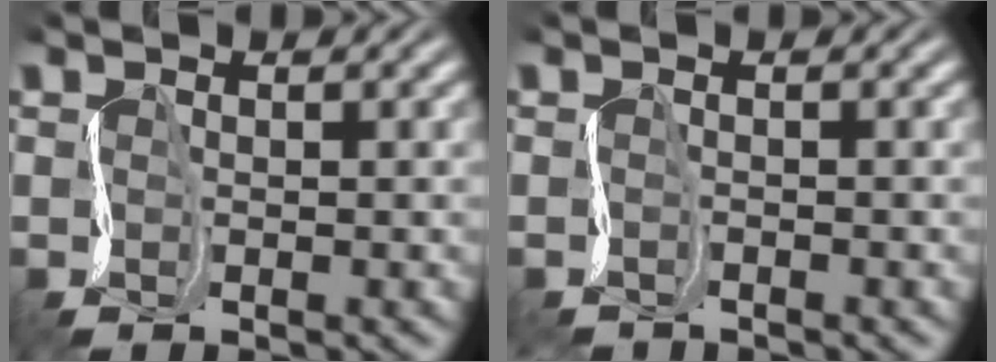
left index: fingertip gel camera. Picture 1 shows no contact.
{"total": 0.9, "force": [-0.6, -0.4, -0.5], "torque": [0.007, -0.003, -0.014]}